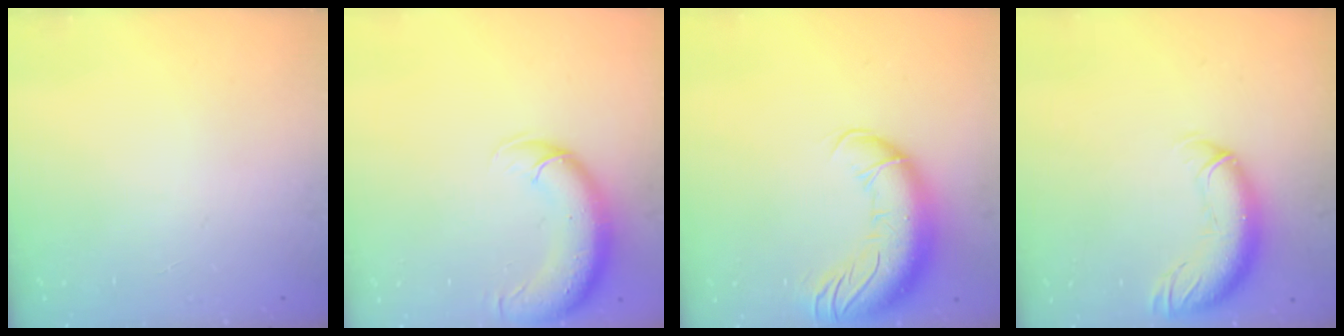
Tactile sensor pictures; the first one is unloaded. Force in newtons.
{"total": 11.0, "press": 10.6, "slide": 2.8}
{"total": 16.7, "press": 16.2, "slide": 4.0}
{"total": 13.3, "press": 13.0, "slide": 2.9}